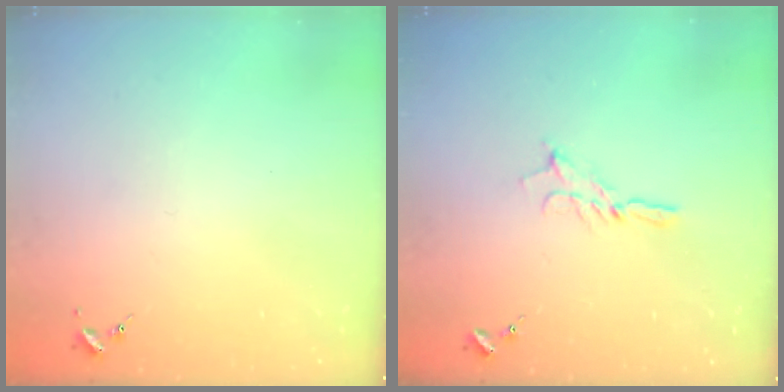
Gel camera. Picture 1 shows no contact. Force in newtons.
{"total": 5.6, "press": 5.6, "slide": 0.3}